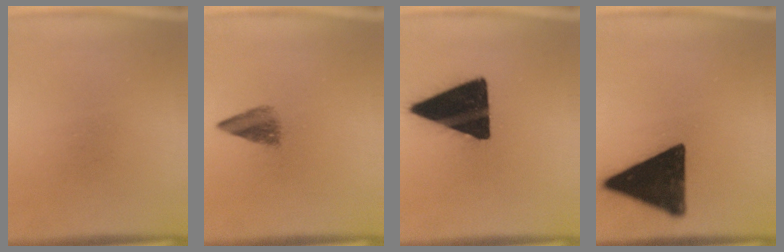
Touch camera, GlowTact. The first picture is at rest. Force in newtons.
{"total": 2.9}
{"total": 19.9}
{"total": 16.3}